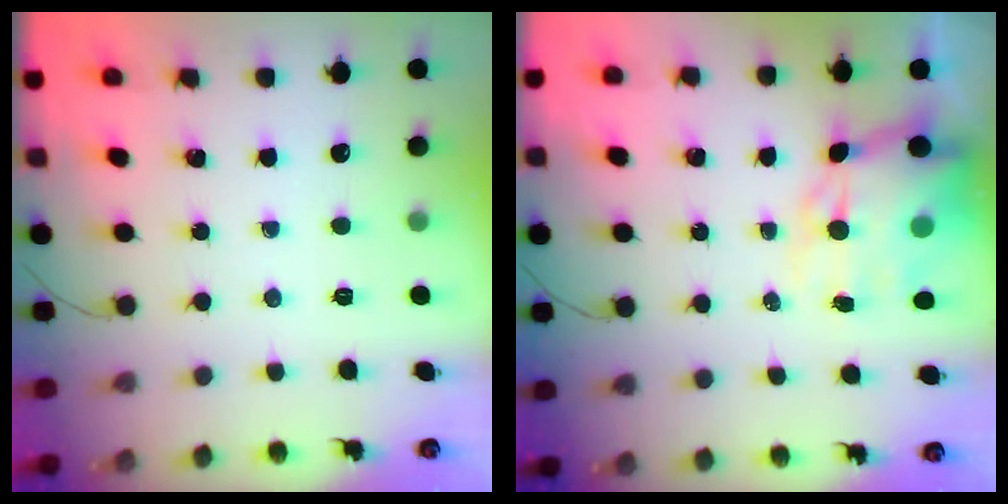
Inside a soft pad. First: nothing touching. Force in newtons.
{"total": 12.7, "press": 12.2, "slide": 3.3}